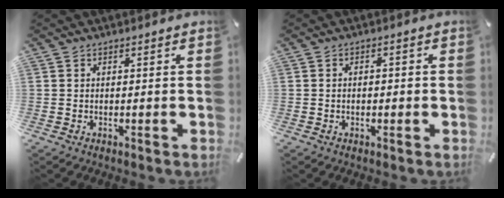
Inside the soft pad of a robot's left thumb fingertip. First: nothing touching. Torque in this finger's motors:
{"motor_torque": [-0.26, -0.20, -0.05, 0.09, -0.09]}